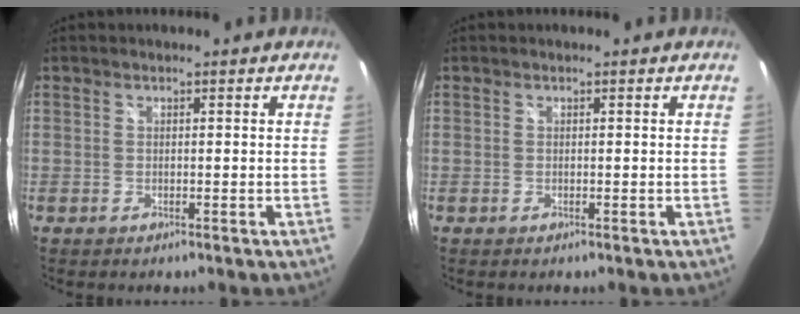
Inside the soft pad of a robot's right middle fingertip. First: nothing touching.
{"total": 0.0}